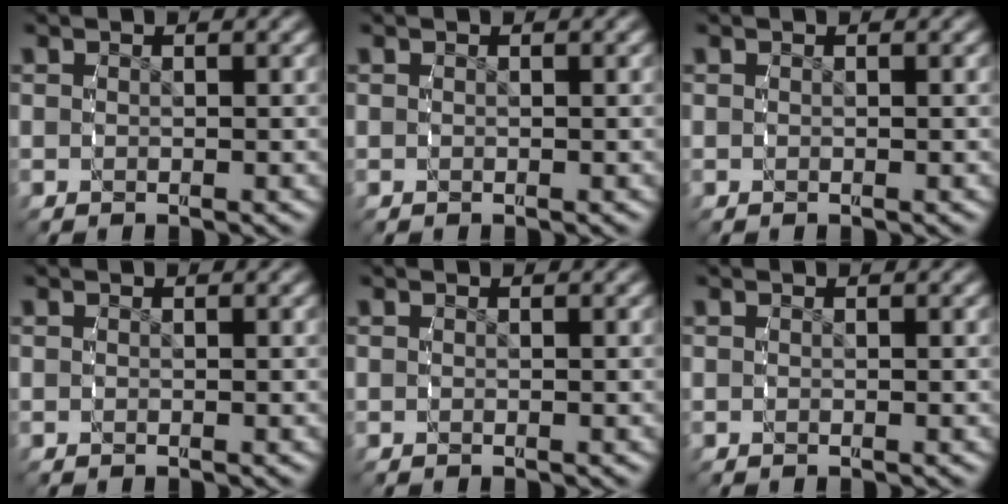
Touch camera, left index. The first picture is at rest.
{"total": 0.0}
{"total": 0.0}
{"total": 0.0}
{"total": 0.0}
{"total": 0.0}